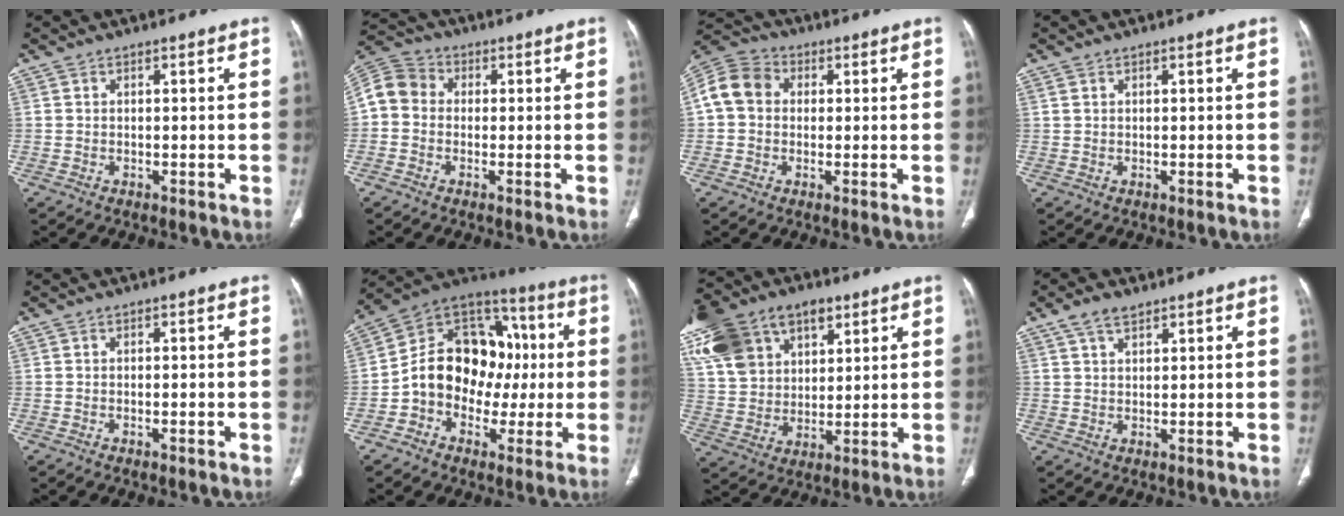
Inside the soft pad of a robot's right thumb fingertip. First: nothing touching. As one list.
[{"total": 7.4, "force": [-0.2, 6.3, 3.8], "torque": [-0.068, 0.024, -0.019]}, {"total": 9.0, "force": [1.1, 7.4, 5.0], "torque": [-0.091, 0.027, 0.008]}, {"total": 0.7, "force": [0.5, 0.4, 0.3], "torque": [-0.005, 0.003, 0.011]}, {"total": 0.8, "force": [-0.4, 0.1, 0.7], "torque": [-0.014, 0.000, -0.004]}, {"total": 17.6, "force": [-1.1, 14.0, 10.6], "torque": [-0.125, 0.050, -0.024]}, {"total": 21.1, "force": [10.5, 14.0, 11.7], "torque": [-0.223, 0.012, 0.193]}, {"total": 4.0, "force": [2.6, 1.9, 2.2], "torque": [-0.038, -0.004, 0.053]}]